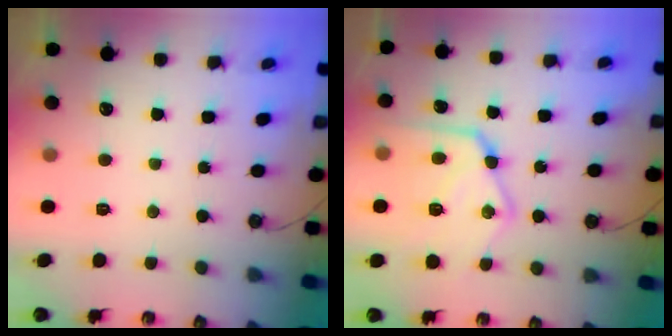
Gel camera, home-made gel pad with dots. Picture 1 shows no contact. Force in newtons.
{"total": 20.3, "press": 20.2, "slide": 2.0}